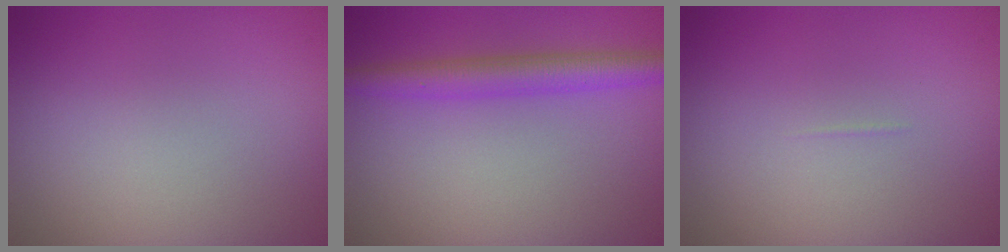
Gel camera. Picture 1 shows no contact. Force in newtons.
{"total": 3.6, "press": 3.5, "slide": 0.2}
{"total": 0.0}